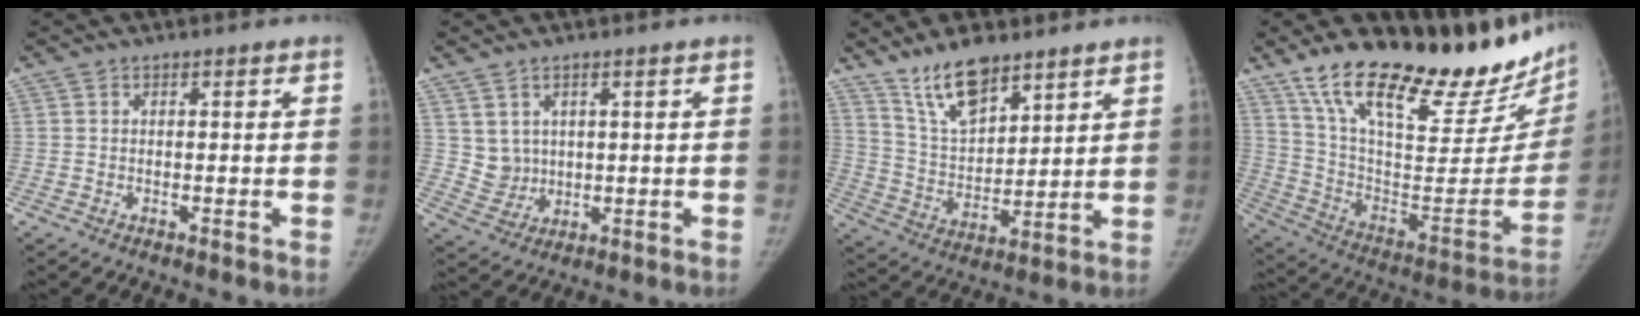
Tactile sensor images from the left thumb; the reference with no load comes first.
{"total": 4.4, "force": [1.6, 3.8, 1.2], "torque": [-0.007, -0.017, 0.044]}
{"total": 11.8, "force": [8.9, 4.7, 6.3], "torque": [-0.091, -0.057, 0.177]}
{"total": 32.5, "force": [24.0, 9.9, 19.5], "torque": [-0.269, -0.105, 0.375]}